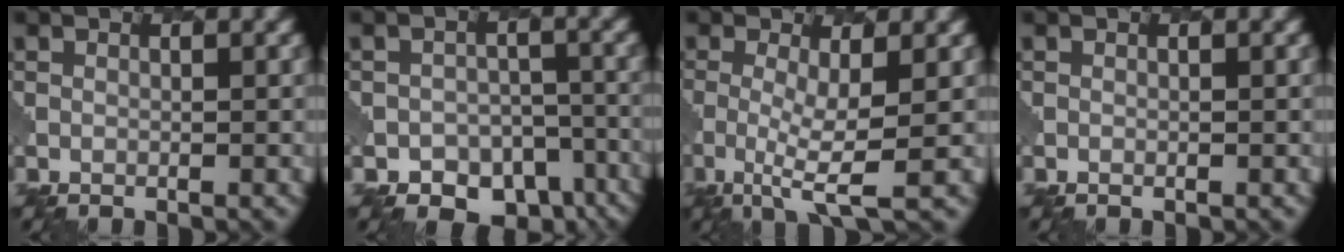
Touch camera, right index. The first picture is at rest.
{"total": 9.0, "force": [-6.5, 5.6, 2.5], "torque": [-0.011, -0.011, -0.074]}
{"total": 3.8, "force": [-0.4, 0.7, 3.7], "torque": [-0.078, -0.009, -0.012]}
{"total": 0.0}